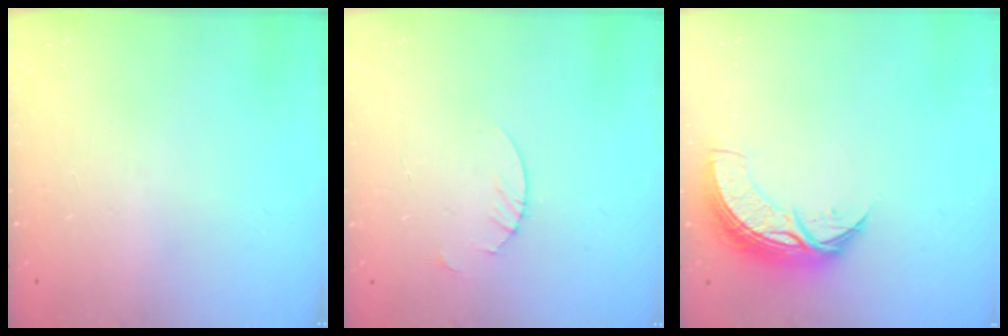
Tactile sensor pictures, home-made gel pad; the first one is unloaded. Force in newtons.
{"total": 1.8, "press": 1.8, "slide": 0.2}
{"total": 9.5, "press": 9.5, "slide": 0.8}